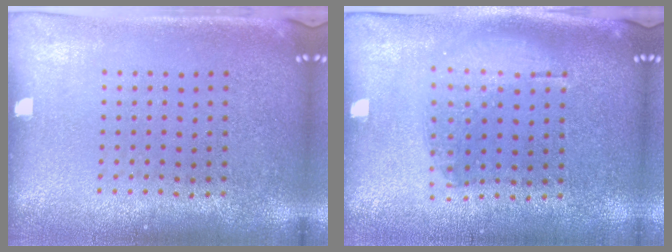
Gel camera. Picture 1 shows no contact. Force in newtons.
{"total": 1.1, "press": 1.0, "slide": 0.4}